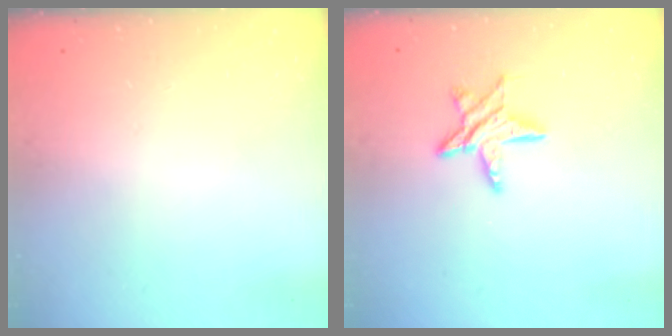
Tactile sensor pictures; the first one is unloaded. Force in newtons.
{"total": 8.9, "press": 8.9, "slide": 0.6}